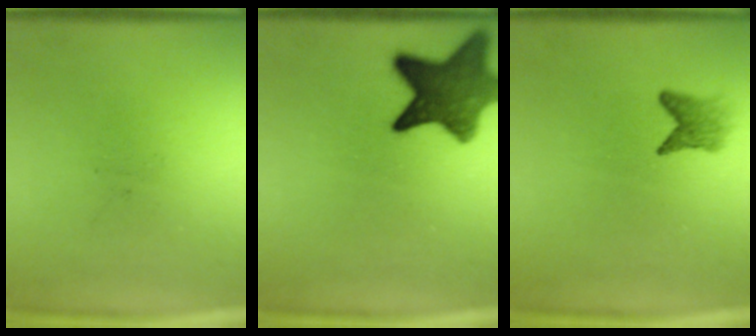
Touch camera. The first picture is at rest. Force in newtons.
{"total": 11.5}
{"total": 2.4}